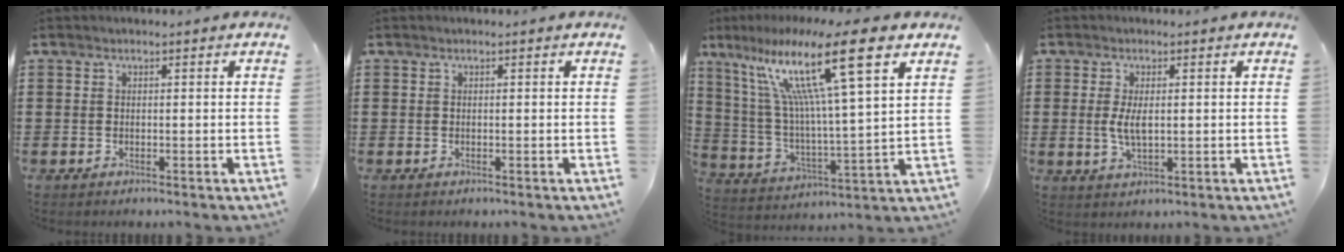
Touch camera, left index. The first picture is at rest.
{"total": 0.0}
{"total": 18.0, "force": [10.3, 2.1, 14.6], "torque": [-0.291, -0.028, 0.157]}
{"total": 3.9, "force": [0.2, 1.6, 3.6], "torque": [-0.085, -0.001, -0.002]}